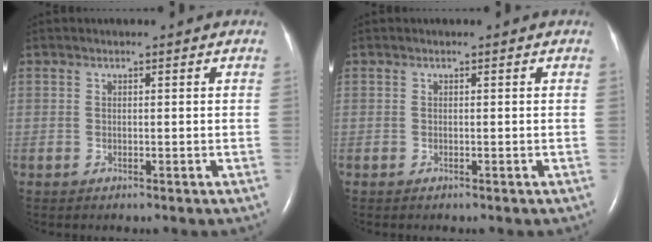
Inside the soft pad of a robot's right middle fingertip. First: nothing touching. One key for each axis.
{"total": 0.0}